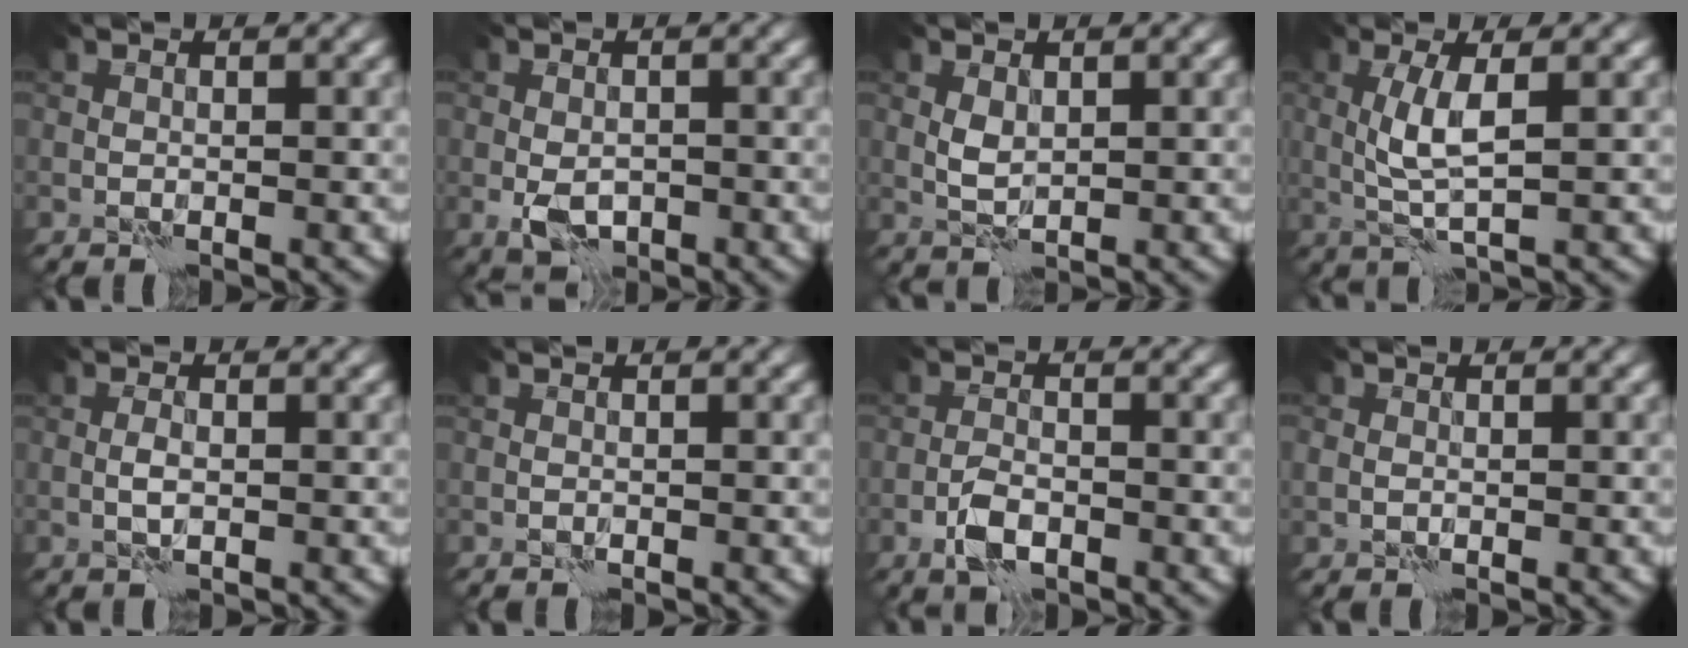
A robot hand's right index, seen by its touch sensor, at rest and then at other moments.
{"total": 3.1, "force": [-0.9, 2.0, 2.2], "torque": [-0.040, -0.006, -0.017]}
{"total": 1.5, "force": [0.6, 0.8, 1.0], "torque": [-0.025, 0.002, 0.015]}
{"total": 3.5, "force": [0.5, 0.8, 3.4], "torque": [-0.071, 0.007, 0.011]}
{"total": 1.1, "force": [-0.1, 0.5, 1.0], "torque": [-0.022, 0.003, -0.004]}
{"total": 0.0}
{"total": 2.9, "force": [-1.6, 1.4, 2.1], "torque": [-0.040, 0.001, -0.034]}
{"total": 0.9, "force": [0.1, 0.8, 0.3], "torque": [-0.005, 0.001, 0.004]}